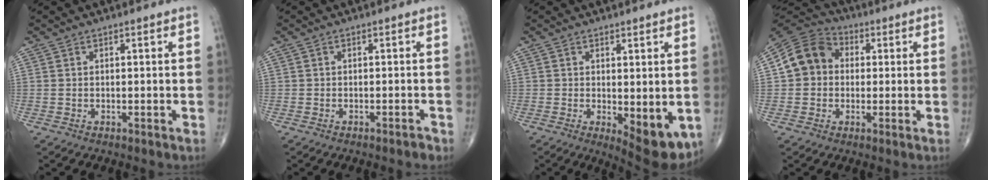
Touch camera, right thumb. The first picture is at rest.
{"total": 0.9, "force": [-0.8, 0.3, 0.3], "torque": [-0.004, 0.003, -0.012]}
{"total": 8.6, "force": [-1.7, 3.5, 7.7], "torque": [-0.090, -0.022, -0.014]}
{"total": 10.0, "force": [0.8, 8.7, 4.9], "torque": [-0.076, 0.026, 0.000]}